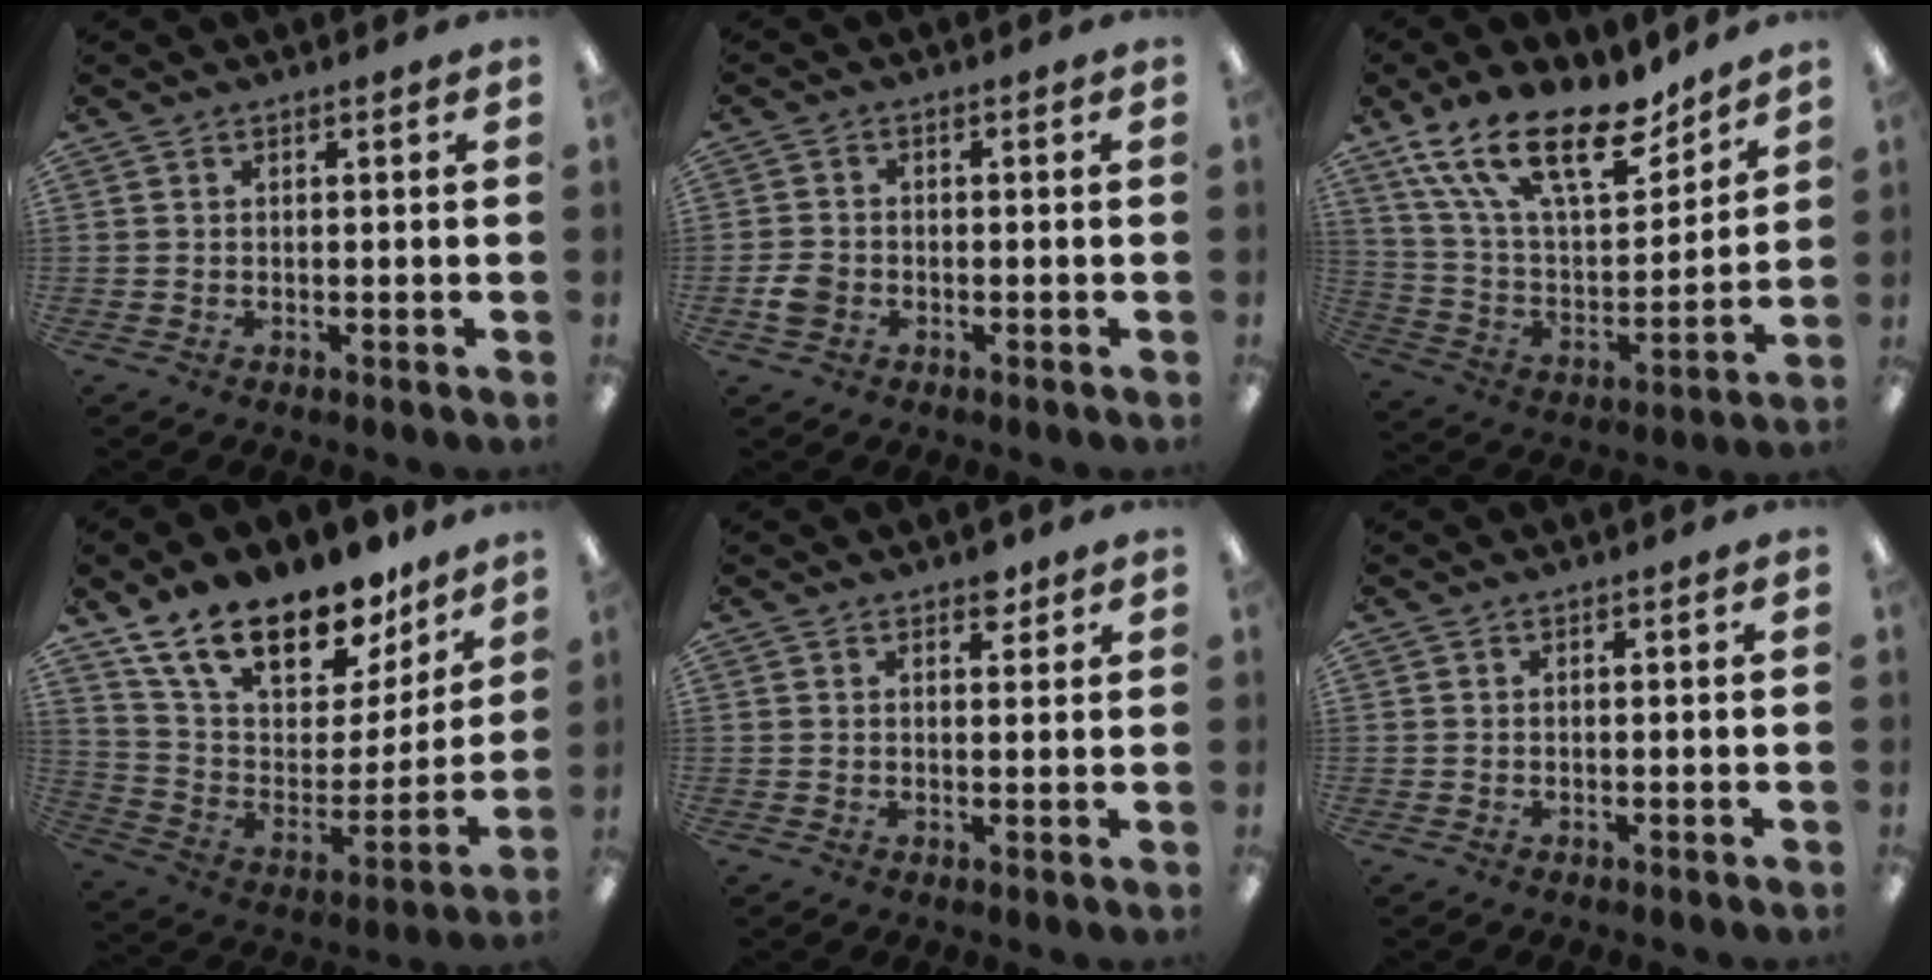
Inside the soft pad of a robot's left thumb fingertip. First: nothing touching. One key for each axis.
{"total": 3.6, "fx": -1.2, "fy": 2.9, "fz": 1.8, "tx": -0.035, "ty": 0.006, "tz": -0.023}
{"total": 22.1, "fx": 15.3, "fy": 8.8, "fz": 13.3, "tx": -0.238, "ty": -0.094, "tz": 0.266}
{"total": 21.7, "fx": 16.7, "fy": 9.3, "fz": 10.4, "tx": -0.174, "ty": -0.113, "tz": 0.296}
{"total": 3.2, "fx": 2.3, "fy": 1.7, "fz": 1.4, "tx": 0.002, "ty": -0.011, "tz": 0.036}
{"total": 0.0}